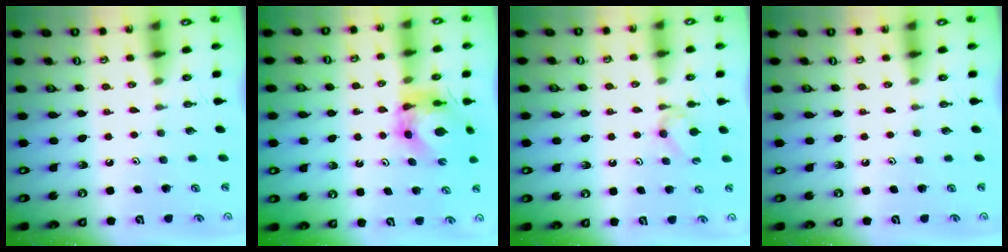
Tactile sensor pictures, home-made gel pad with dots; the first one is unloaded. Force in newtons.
{"total": 5.6, "press": 5.6, "slide": 0.4}
{"total": 4.0, "press": 3.9, "slide": 0.7}
{"total": 0.0}